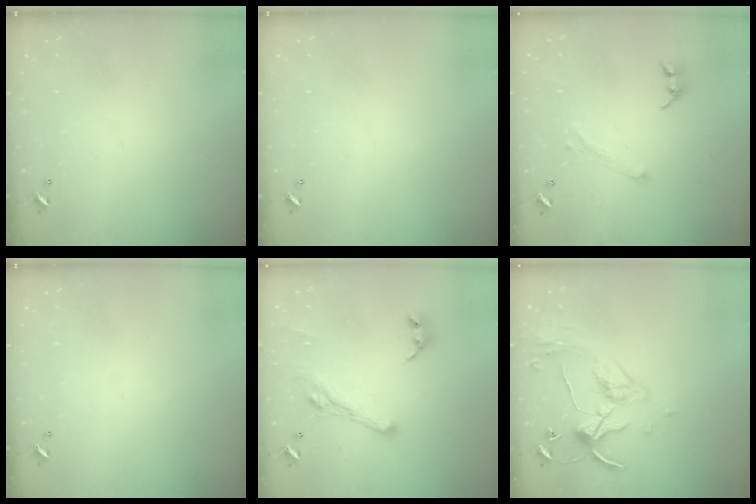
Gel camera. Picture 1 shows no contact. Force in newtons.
{"total": 0.0}
{"total": 2.4, "press": 2.2, "slide": 0.9}
{"total": 0.0}
{"total": 6.2, "press": 6.1, "slide": 1.3}
{"total": 5.3, "press": 5.3, "slide": 0.7}